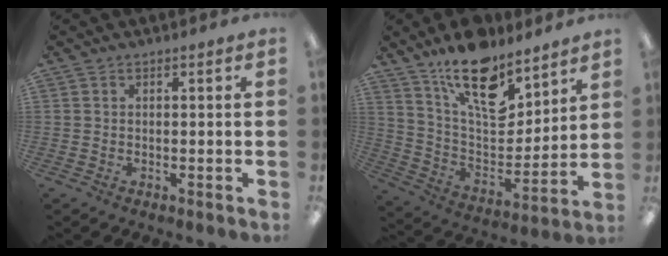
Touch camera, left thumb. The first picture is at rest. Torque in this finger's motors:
{"motor_torque": [1.44, 0.76, 1.63, -1.14, 0.48]}